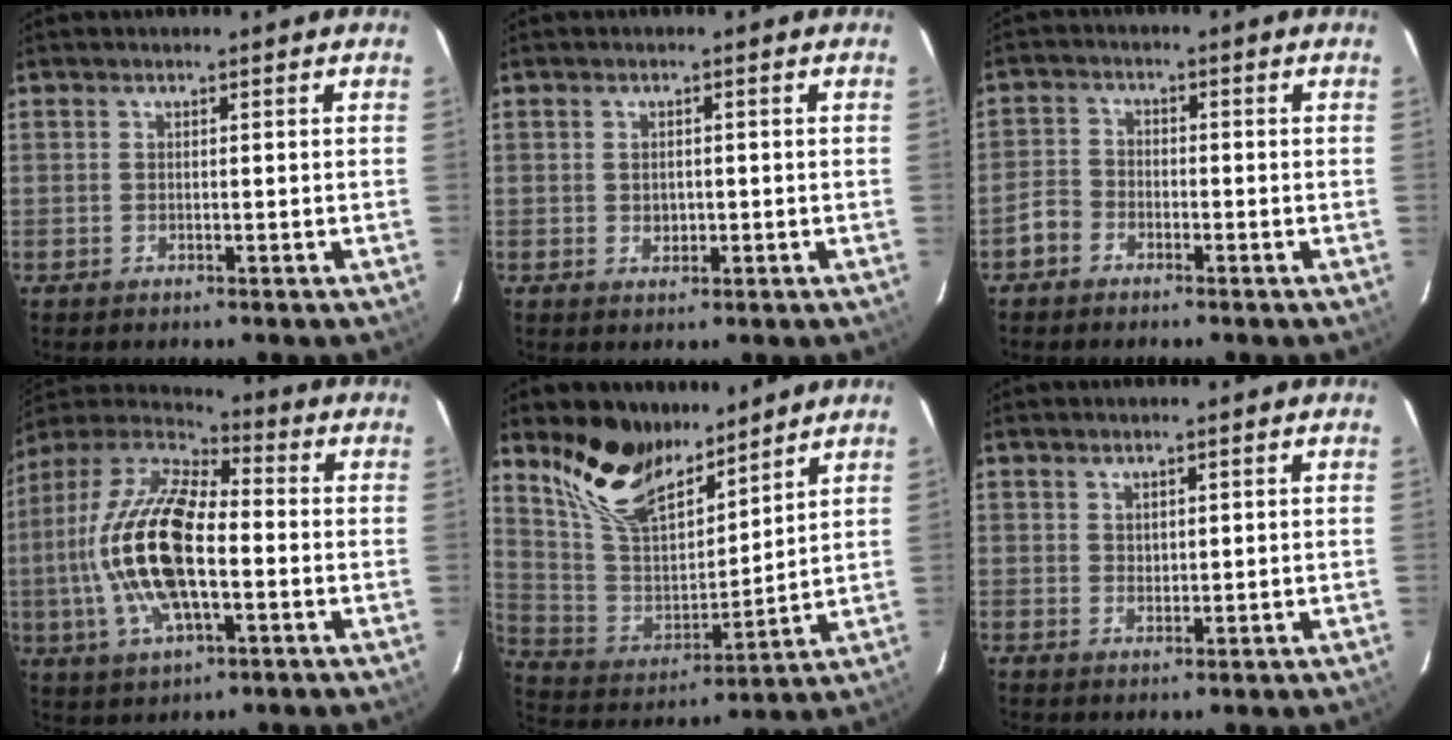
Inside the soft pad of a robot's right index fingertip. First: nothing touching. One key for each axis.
{"total": 1.8, "fx": -0.2, "fy": 1.5, "fz": 0.8, "tx": -0.010, "ty": 0.001, "tz": -0.001}
{"total": 3.5, "fx": -2.3, "fy": 2.5, "fz": 0.8, "tx": -0.018, "ty": 0.013, "tz": -0.047}
{"total": 20.0, "fx": -2.4, "fy": 8.5, "fz": 18.0, "tx": -0.370, "ty": 0.003, "tz": -0.053}
{"total": 16.5, "fx": 12.4, "fy": 7.0, "fz": 8.3, "tx": -0.177, "ty": 0.001, "tz": 0.249}
{"total": 1.7, "fx": 1.2, "fy": 1.1, "fz": 0.5, "tx": -0.005, "ty": 0.002, "tz": 0.022}